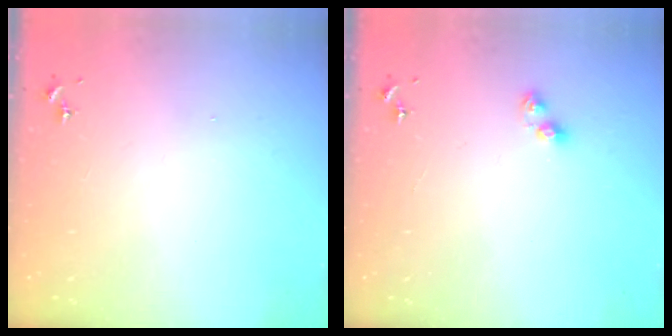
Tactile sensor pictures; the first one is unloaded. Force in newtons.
{"total": 5.0, "press": 4.9, "slide": 1.1}